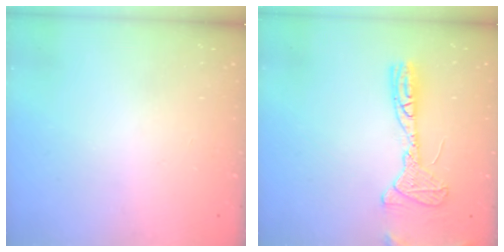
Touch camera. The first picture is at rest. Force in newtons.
{"total": 12.5, "press": 12.3, "slide": 2.3}